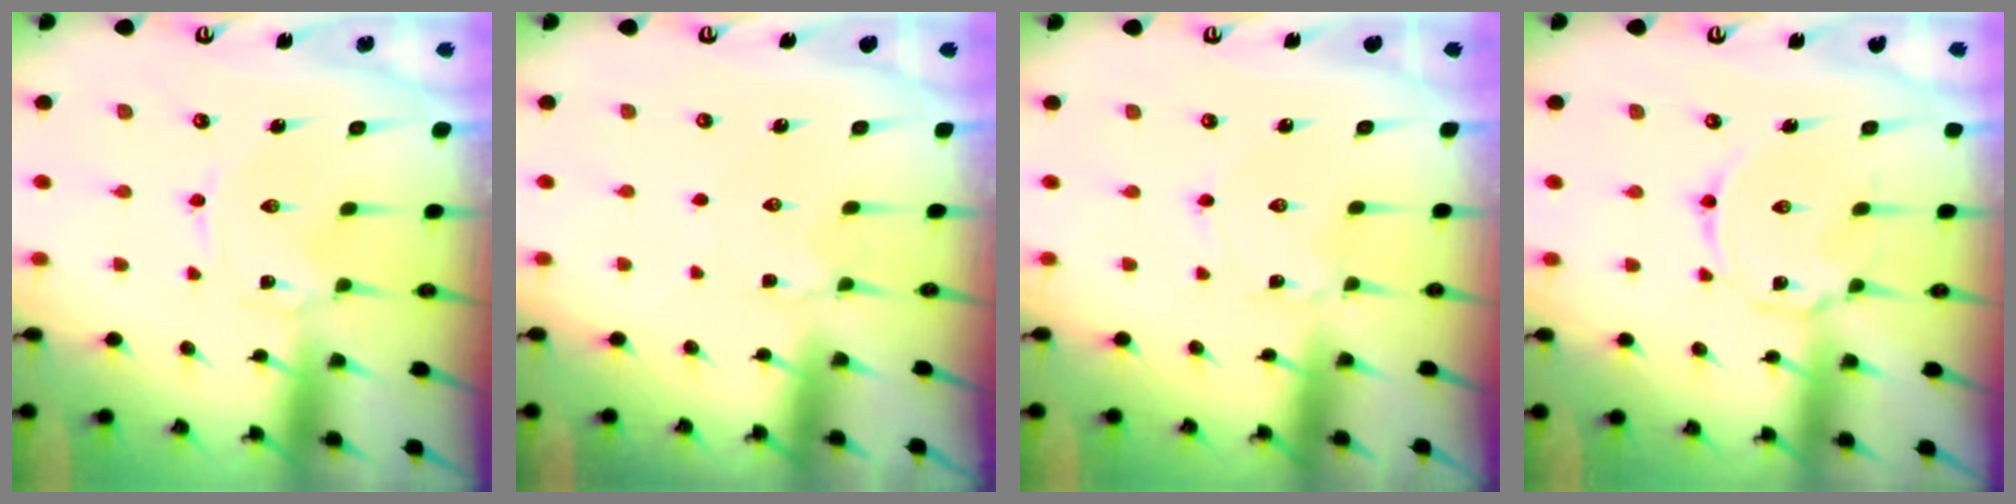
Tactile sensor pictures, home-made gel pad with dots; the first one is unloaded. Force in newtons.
{"total": 3.6, "press": 3.5, "slide": 0.5}
{"total": 1.6, "press": 1.6, "slide": 0.2}
{"total": 6.9, "press": 6.9, "slide": 0.5}